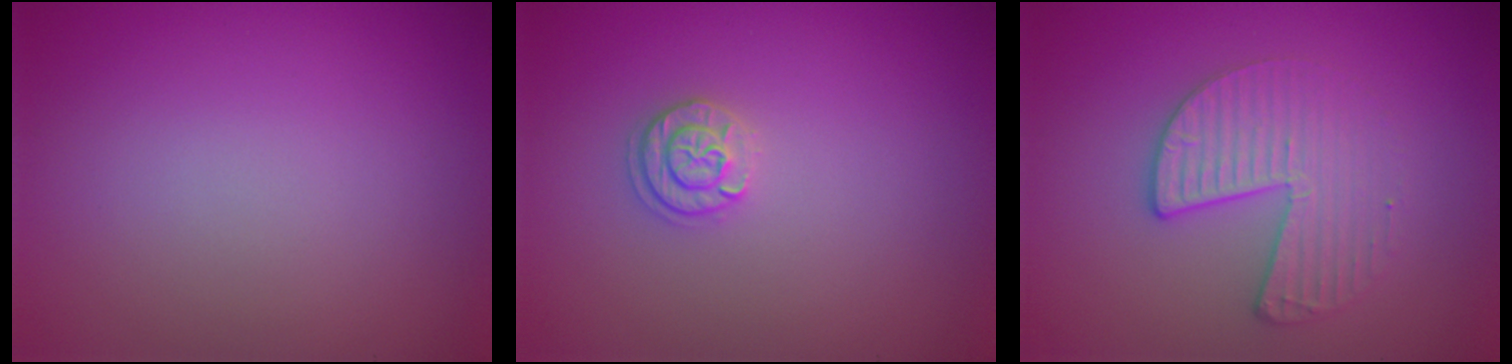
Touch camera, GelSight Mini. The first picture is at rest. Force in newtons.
{"total": 1.8, "press": 1.7, "slide": 0.4}
{"total": 3.3, "press": 2.9, "slide": 1.6}